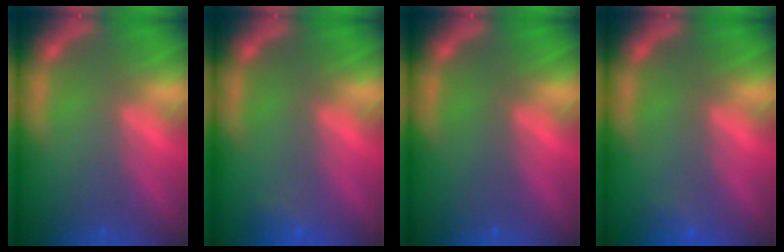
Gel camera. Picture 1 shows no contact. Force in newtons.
{"total": 1.4}
{"total": 0.0}
{"total": 0.9}